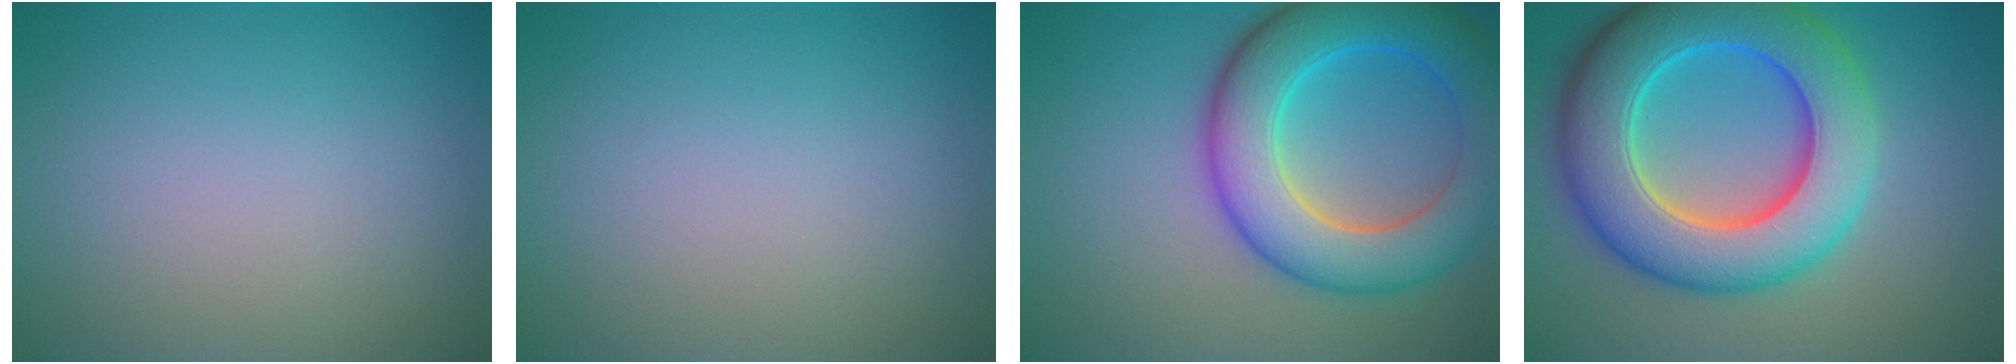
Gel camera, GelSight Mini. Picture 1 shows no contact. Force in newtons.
{"total": 0.0}
{"total": 9.3, "press": 9.3, "slide": 0.0}
{"total": 11.2, "press": 11.2, "slide": 0.2}